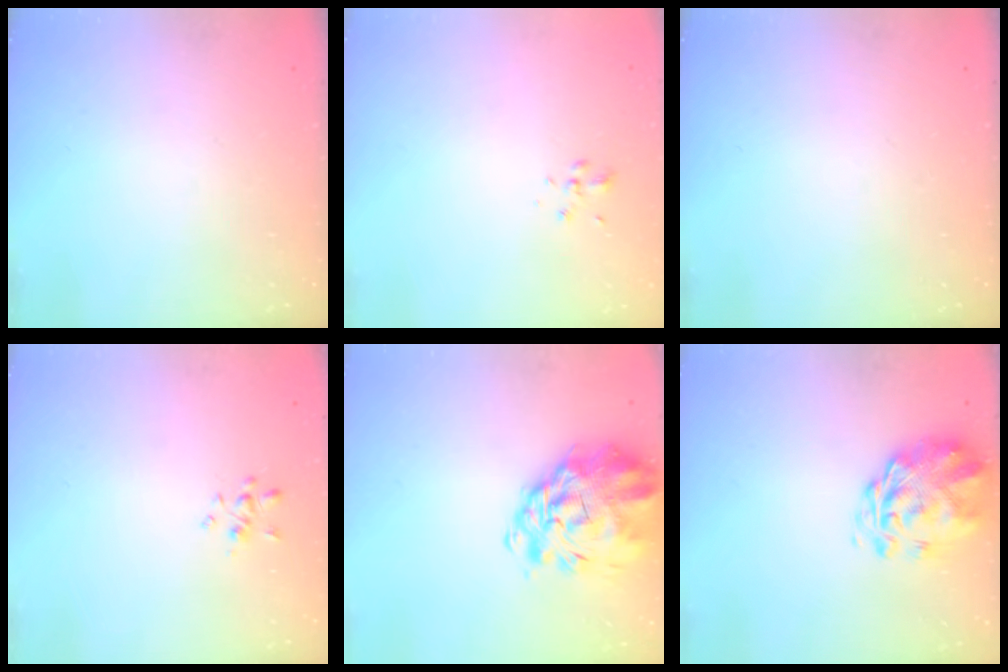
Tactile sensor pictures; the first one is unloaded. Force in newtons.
{"total": 2.0, "press": 1.8, "slide": 0.9}
{"total": 0.0}
{"total": 1.9, "press": 1.7, "slide": 0.7}
{"total": 10.6, "press": 9.9, "slide": 3.9}
{"total": 2.8, "press": 2.5, "slide": 1.3}